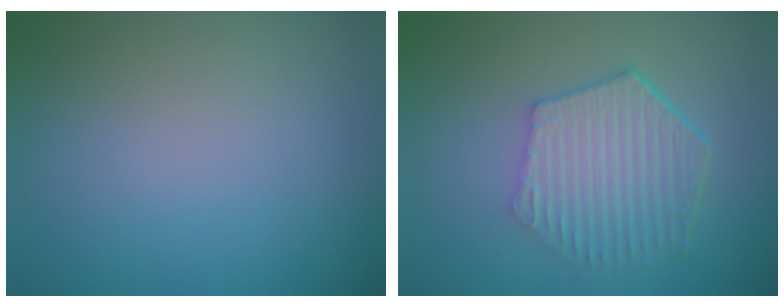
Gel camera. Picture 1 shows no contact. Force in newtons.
{"total": 5.7, "press": 4.3, "slide": 3.8}